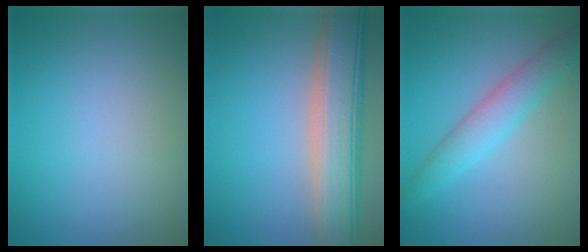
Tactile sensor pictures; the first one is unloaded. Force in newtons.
{"total": 7.7, "press": 7.6, "slide": 0.7}
{"total": 3.7, "press": 3.7, "slide": 0.1}